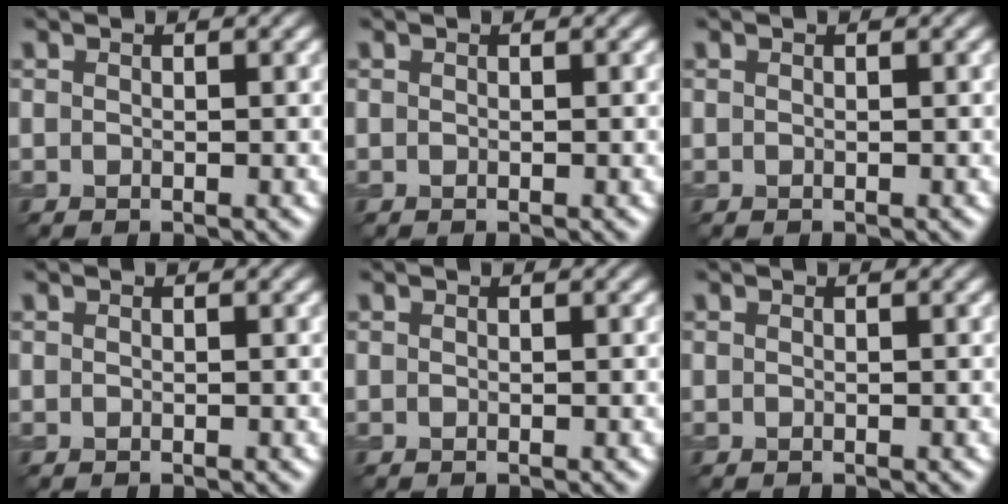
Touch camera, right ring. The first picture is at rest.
{"total": 0.0}
{"total": 0.0}
{"total": 0.0}
{"total": 0.0}
{"total": 0.0}